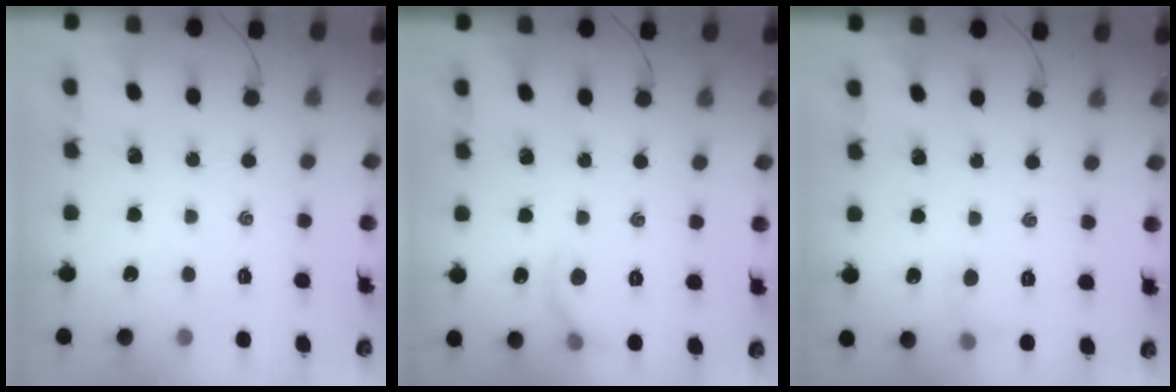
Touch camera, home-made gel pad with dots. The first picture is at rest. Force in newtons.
{"total": 6.3, "press": 6.2, "slide": 1.1}
{"total": 5.6, "press": 5.4, "slide": 1.8}